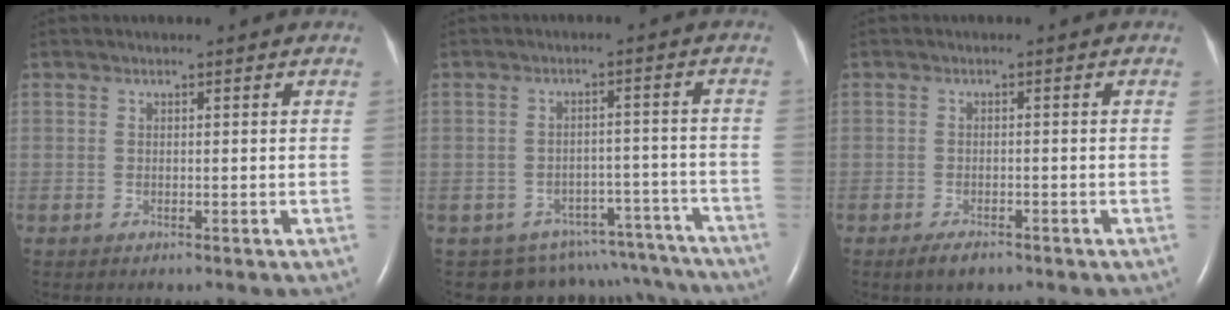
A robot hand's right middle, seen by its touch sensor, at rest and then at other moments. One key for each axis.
{"total": 14.2, "fx": -12.8, "fy": 6.0, "fz": 0.9, "tx": -0.004, "ty": 0.043, "tz": -0.140}
{"total": 2.7, "fx": -2.0, "fy": 1.0, "fz": 1.5, "tx": -0.037, "ty": -0.004, "tz": -0.027}